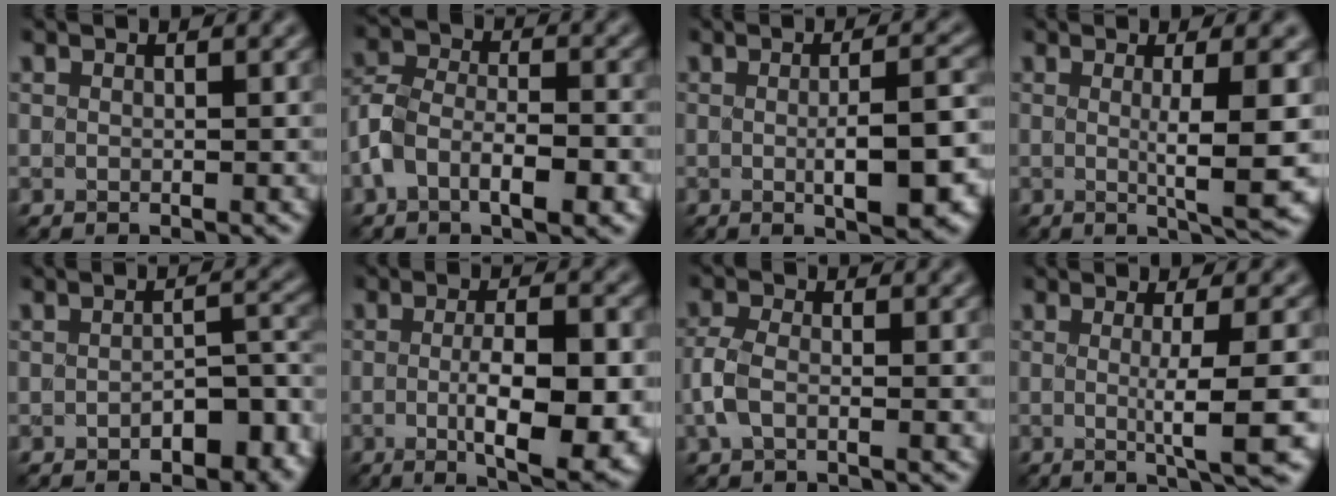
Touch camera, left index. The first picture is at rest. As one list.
[{"total": 5.8, "force": [-2.6, 2.7, 4.4], "torque": [-0.080, 0.008, -0.051]}, {"total": 6.5, "force": [-0.9, 1.7, 6.2], "torque": [-0.086, -0.007, -0.004]}, {"total": 5.9, "force": [-0.1, 0.9, 5.8], "torque": [-0.085, -0.006, 0.003]}, {"total": 4.9, "force": [-2.5, 2.1, 3.7], "torque": [-0.050, 0.005, -0.031]}, {"total": 8.8, "force": [-1.6, 2.6, 8.3], "torque": [-0.127, -0.015, -0.016]}, {"total": 2.9, "force": [-0.9, 1.4, 2.4], "torque": [-0.060, 0.003, -0.022]}, {"total": 5.4, "force": [-0.5, 0.9, 5.4], "torque": [-0.079, -0.007, -0.006]}]